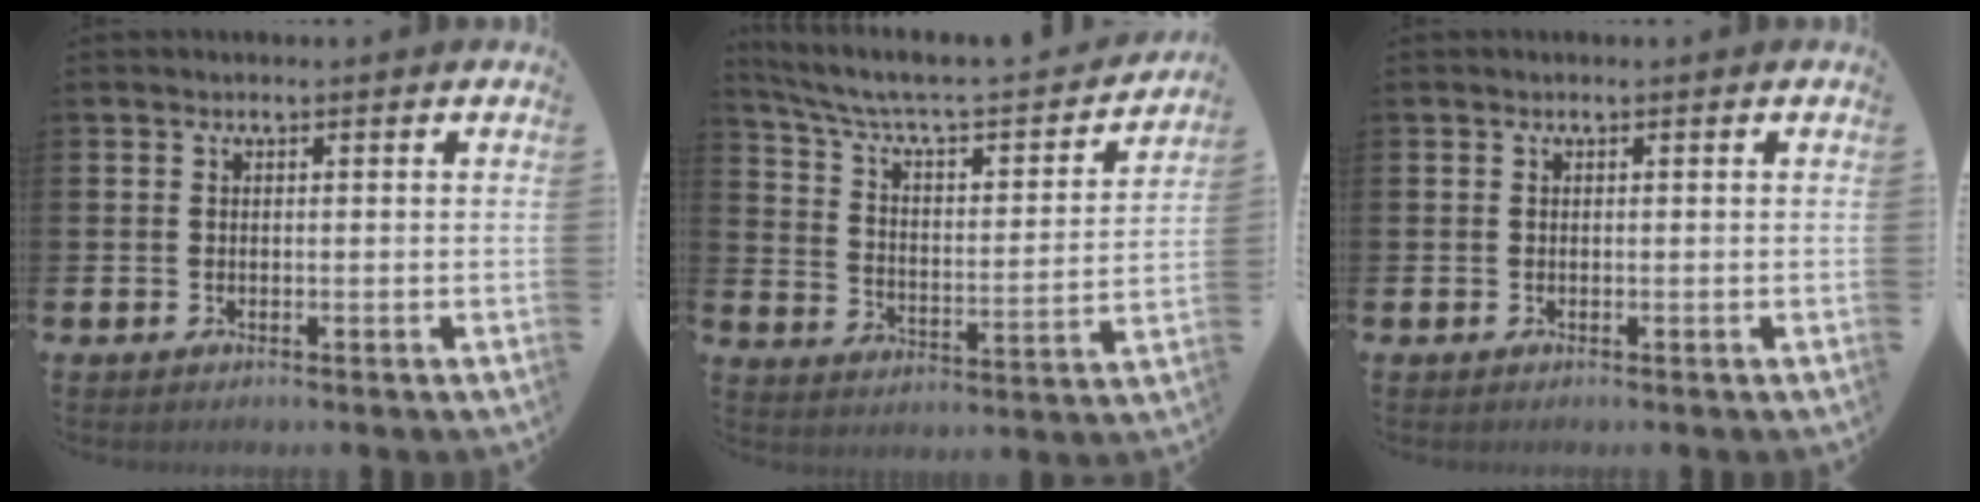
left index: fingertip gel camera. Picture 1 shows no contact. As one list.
[{"total": 7.3, "force": [6.2, 1.8, 3.5], "torque": [-0.101, -0.045, 0.098]}, {"total": 0.0}]